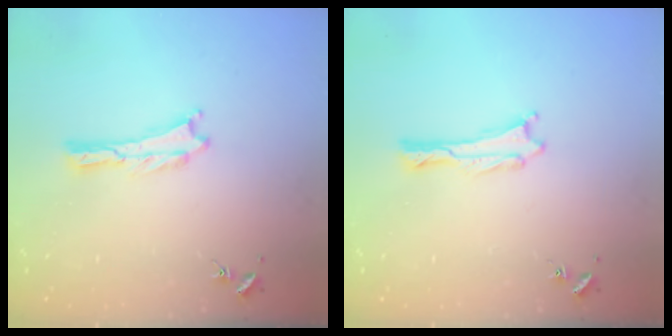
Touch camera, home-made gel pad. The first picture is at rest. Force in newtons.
{"total": 0.0}